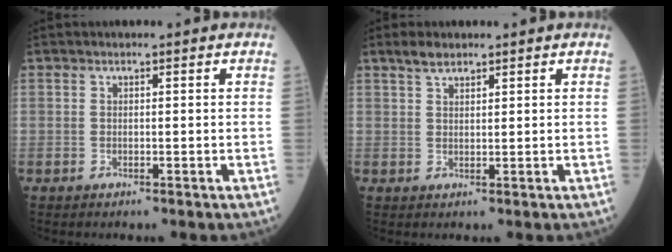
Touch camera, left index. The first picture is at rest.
{"total": 2.3, "force": [1.9, 0.8, 1.1], "torque": [-0.027, 0.009, 0.039]}